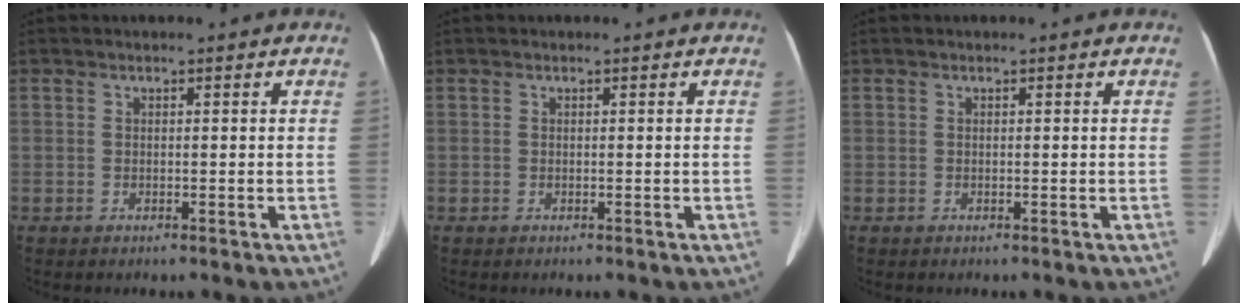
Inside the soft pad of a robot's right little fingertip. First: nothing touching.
{"total": 0.0}
{"total": 0.0}